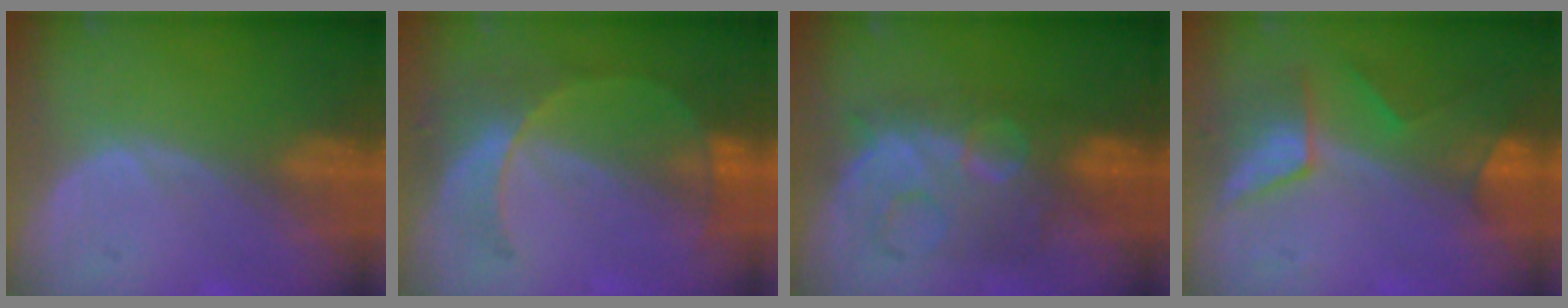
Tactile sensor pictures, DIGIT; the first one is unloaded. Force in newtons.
{"total": 7.8, "press": 6.7, "slide": 3.9}
{"total": 9.4, "press": 9.3, "slide": 0.5}
{"total": 7.5, "press": 6.9, "slide": 3.0}